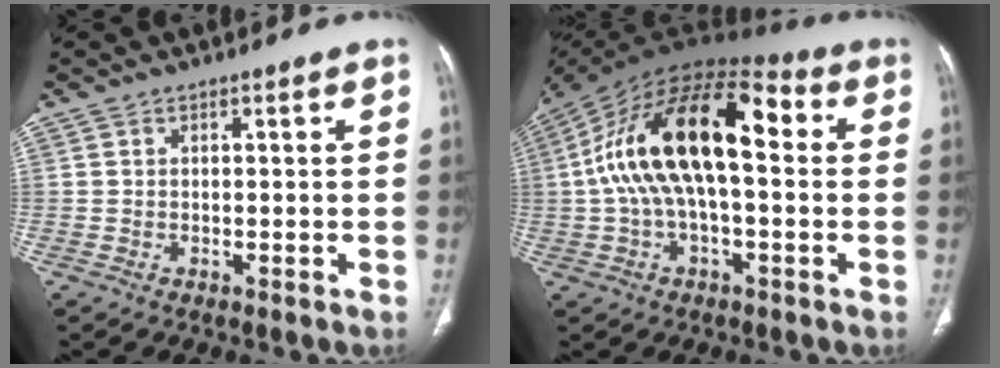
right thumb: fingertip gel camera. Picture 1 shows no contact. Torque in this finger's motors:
{"motor_torque": [2.09, 2.28, 2.46, -0.31, 0.48]}